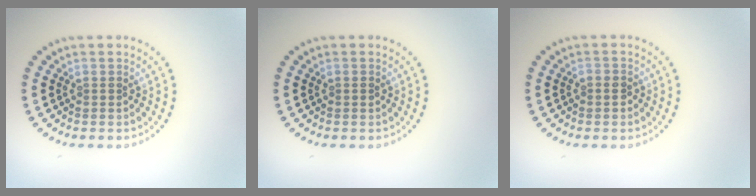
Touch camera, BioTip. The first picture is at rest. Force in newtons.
{"total": 0.6, "press": 0.6, "slide": 0.0}
{"total": 0.6, "press": 0.6, "slide": 0.2}